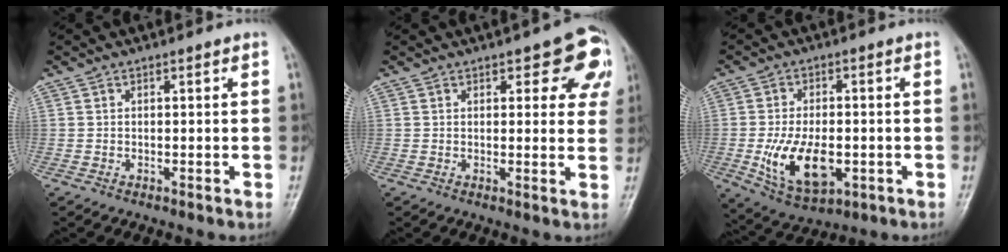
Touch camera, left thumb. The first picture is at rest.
{"total": 9.7, "force": [4.4, 4.4, 7.4], "torque": [-0.037, -0.009, 0.042]}
{"total": 12.2, "force": [-2.8, 6.9, 9.7], "torque": [-0.164, -0.001, -0.035]}